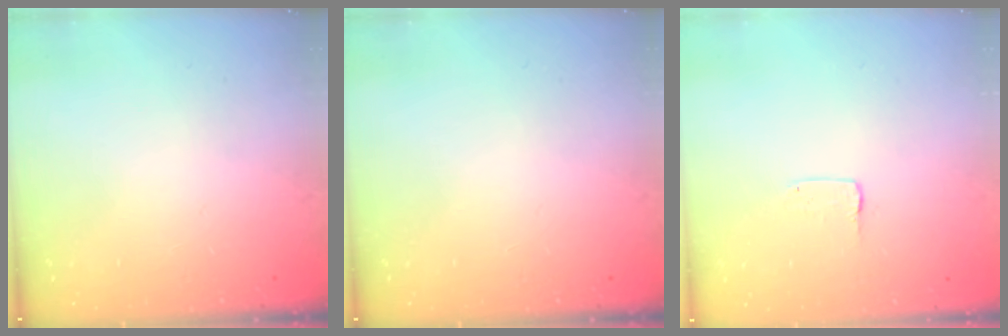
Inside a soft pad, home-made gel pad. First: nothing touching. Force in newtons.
{"total": 0.0}
{"total": 2.0, "press": 2.0, "slide": 0.2}